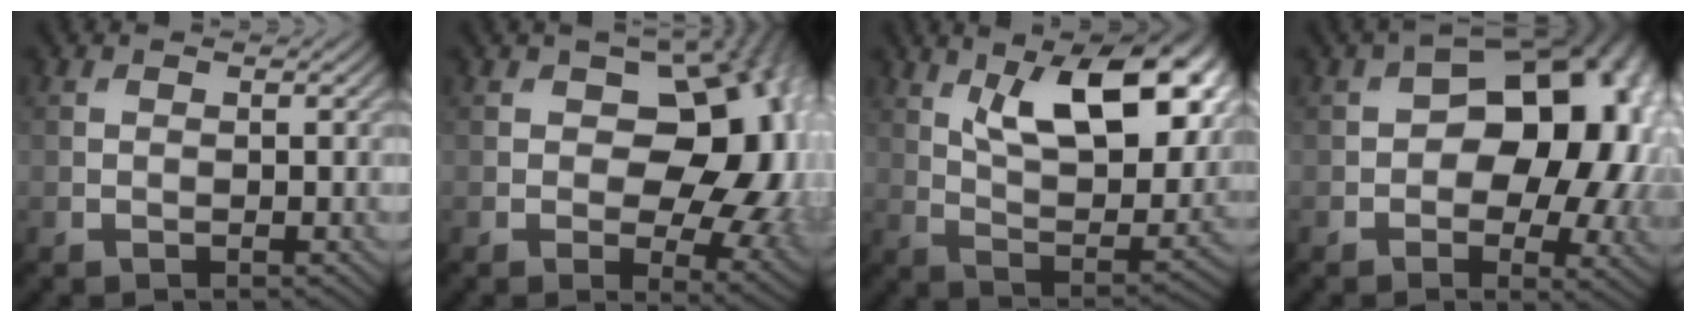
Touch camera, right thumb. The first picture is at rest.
{"total": 15.8, "force": [1.6, 9.8, 12.3], "torque": [-0.135, -0.016, 0.039]}
{"total": 16.6, "force": [7.3, 7.3, 13.0], "torque": [-0.198, 0.011, 0.118]}
{"total": 16.1, "force": [0.8, 10.3, 12.3], "torque": [-0.127, -0.008, 0.021]}